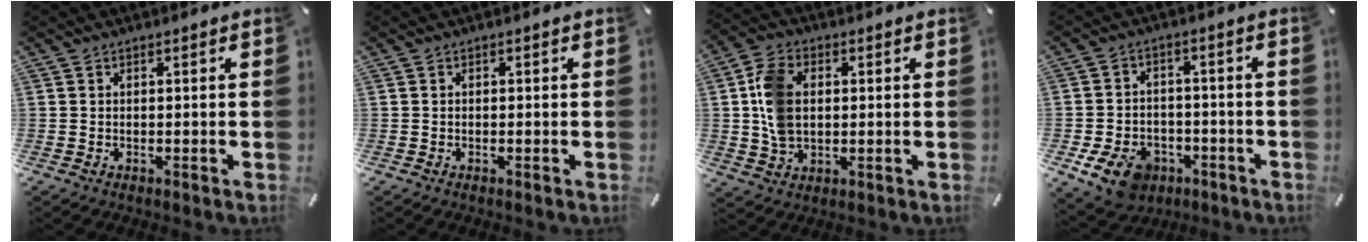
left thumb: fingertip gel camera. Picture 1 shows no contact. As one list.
[{"total": 0.0}, {"total": 10.1, "force": [0.9, 7.3, 6.9], "torque": [-0.151, 0.007, 0.018]}, {"total": 9.9, "force": [-5.2, 6.9, 4.8], "torque": [-0.106, 0.034, -0.092]}]